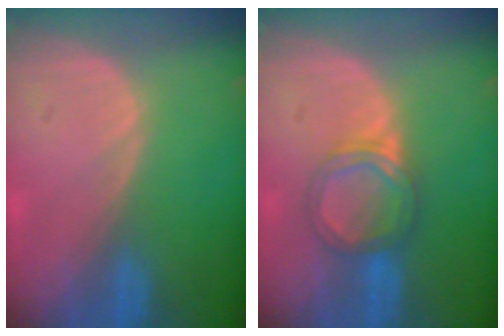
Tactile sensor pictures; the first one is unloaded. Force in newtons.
{"total": 5.3, "press": 4.8, "slide": 2.2}